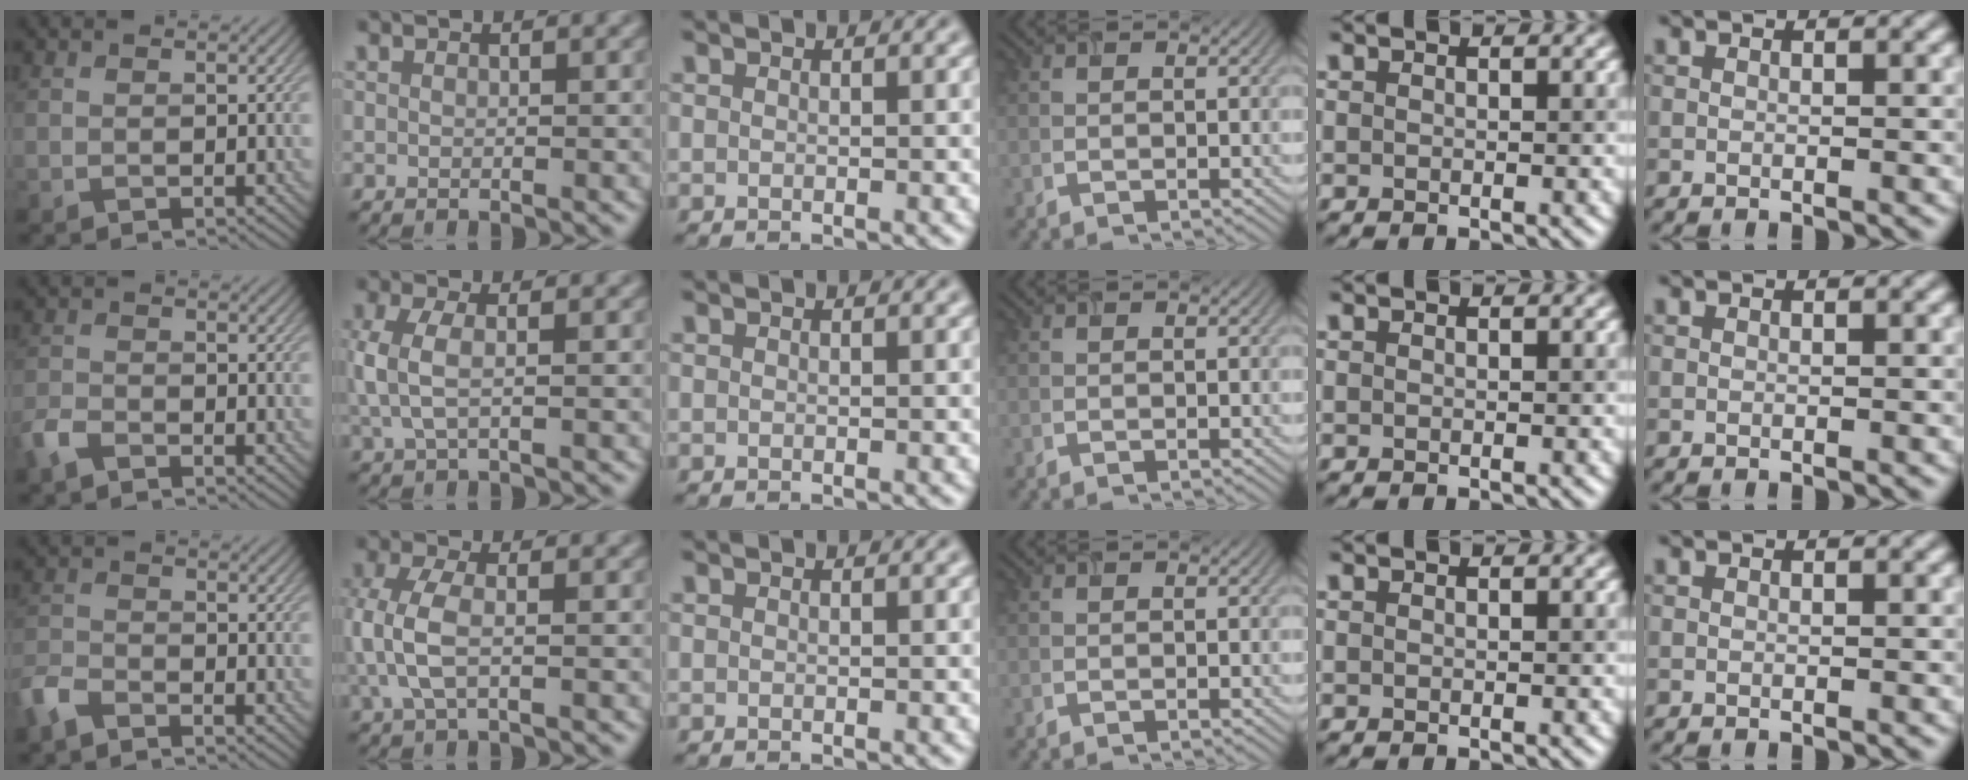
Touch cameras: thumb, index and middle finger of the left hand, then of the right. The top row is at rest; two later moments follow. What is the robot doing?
{"motion": "insert", "object": "airpods case & airpods"}